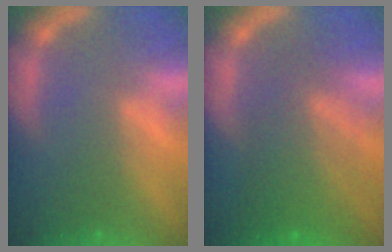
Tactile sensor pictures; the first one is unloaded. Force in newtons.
{"total": 7.0}